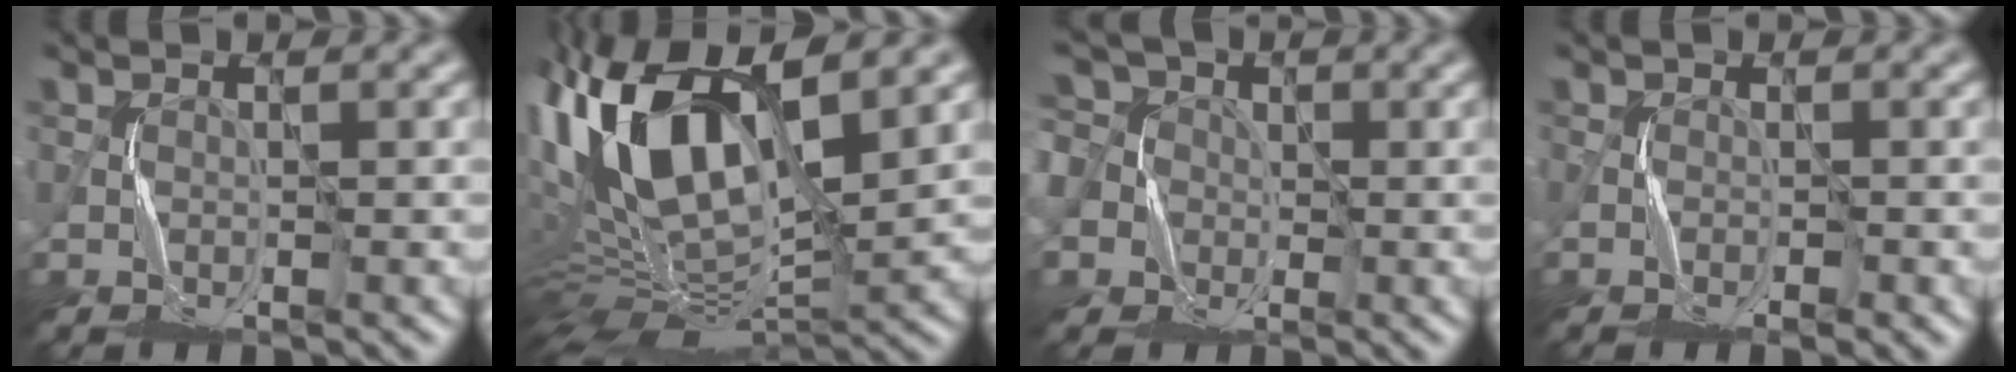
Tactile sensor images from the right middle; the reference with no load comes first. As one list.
[{"total": 14.9, "force": [3.1, 6.8, 12.9], "torque": [-0.260, 0.012, 0.057]}, {"total": 8.0, "force": [-1.7, 7.5, 2.1], "torque": [-0.057, 0.010, -0.075]}, {"total": 1.3, "force": [-0.9, 0.4, 0.9], "torque": [-0.021, -0.004, -0.019]}]